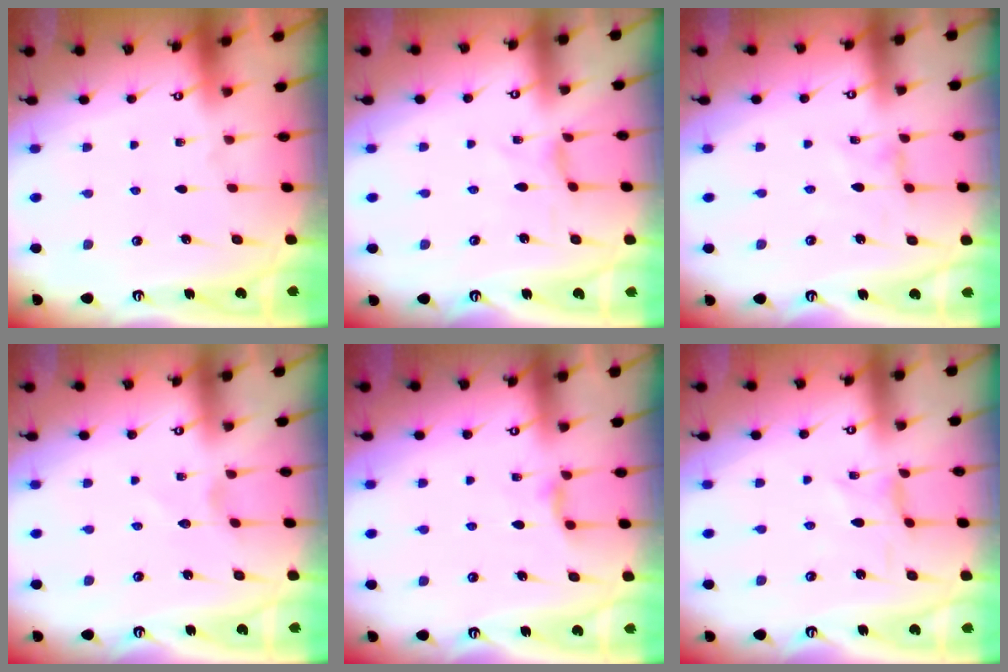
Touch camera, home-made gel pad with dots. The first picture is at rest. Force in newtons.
{"total": 0.0}
{"total": 0.0}
{"total": 0.8, "press": 0.8, "slide": 0.1}
{"total": 5.7, "press": 5.7, "slide": 0.6}
{"total": 0.0}